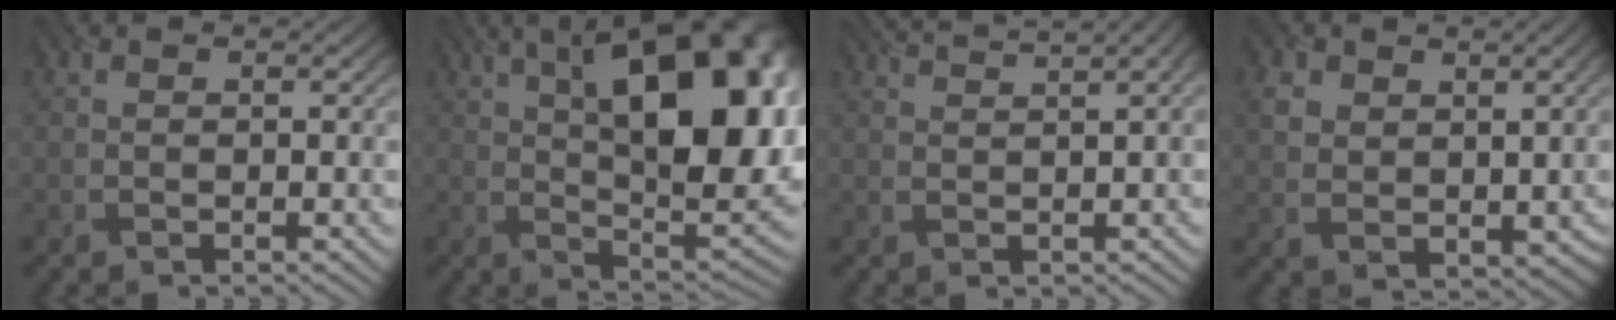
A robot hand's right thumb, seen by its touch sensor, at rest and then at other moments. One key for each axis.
{"total": 18.9, "fx": 5.4, "fy": 8.0, "fz": 16.2, "tx": -0.213, "ty": 0.028, "tz": 0.071}
{"total": 4.6, "fx": 3.3, "fy": 0.6, "fz": 3.1, "tx": -0.055, "ty": 0.024, "tz": 0.049}
{"total": 4.1, "fx": 2.0, "fy": 3.0, "fz": 1.8, "tx": -0.052, "ty": -0.005, "tz": 0.043}